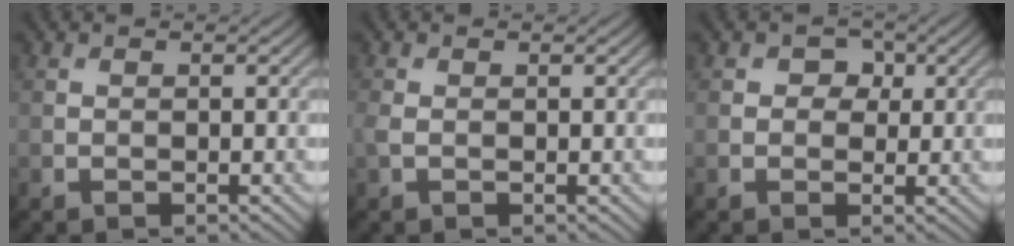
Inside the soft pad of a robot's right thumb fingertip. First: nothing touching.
{"total": 1.1, "force": [-0.1, 0.6, 0.9], "torque": [-0.029, 0.001, -0.003]}
{"total": 2.5, "force": [0.7, 2.1, 1.2], "torque": [-0.013, 0.000, 0.001]}